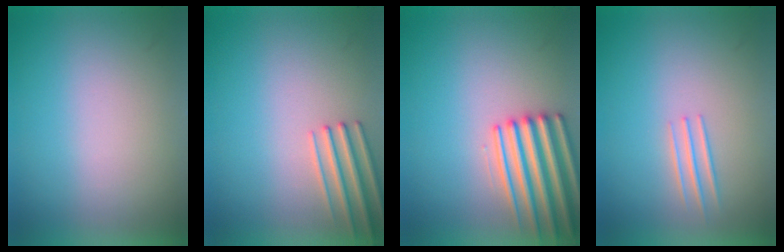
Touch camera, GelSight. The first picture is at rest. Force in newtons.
{"total": 2.5}
{"total": 5.0}
{"total": 1.8}